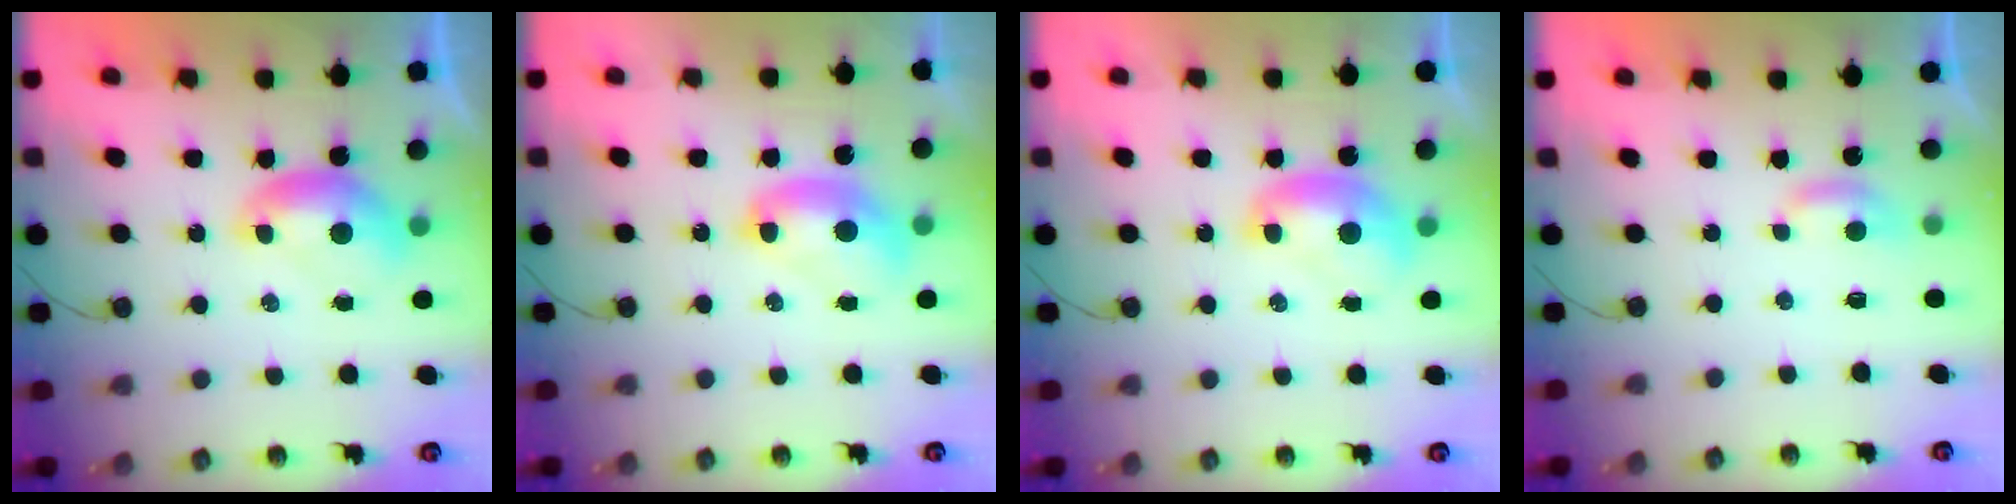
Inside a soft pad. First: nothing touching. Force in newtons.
{"total": 2.5, "press": 2.5, "slide": 0.1}
{"total": 1.5, "press": 1.5, "slide": 0.1}
{"total": 2.7, "press": 2.7, "slide": 0.4}